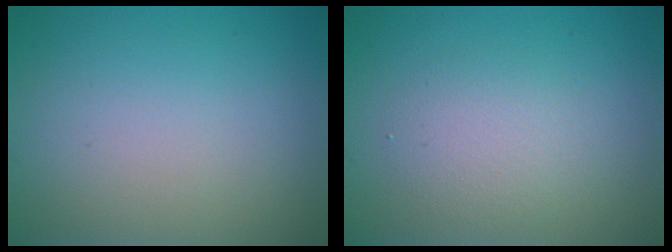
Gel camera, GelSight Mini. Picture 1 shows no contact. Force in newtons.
{"total": 2.5, "press": 2.5, "slide": 0.2}